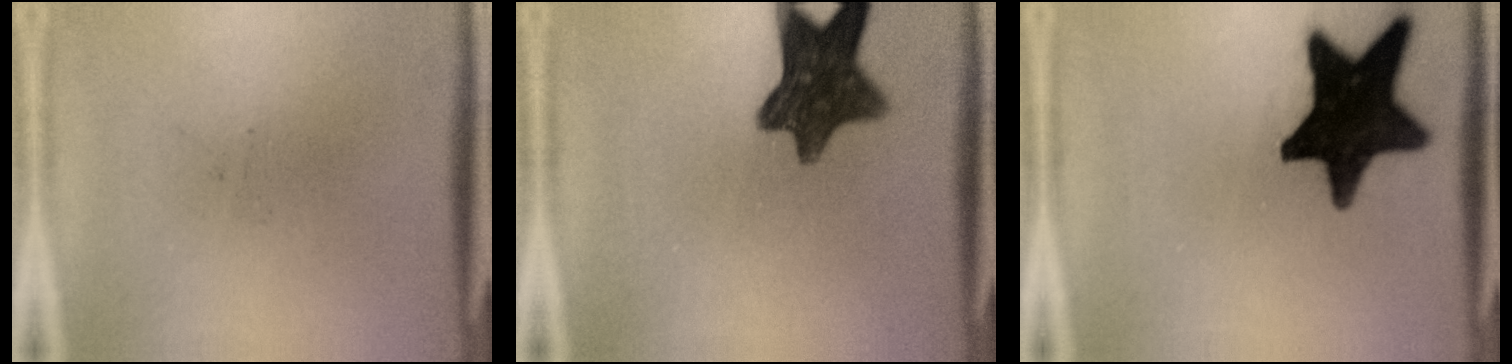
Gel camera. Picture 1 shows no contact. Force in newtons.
{"total": 10.8}
{"total": 18.5}